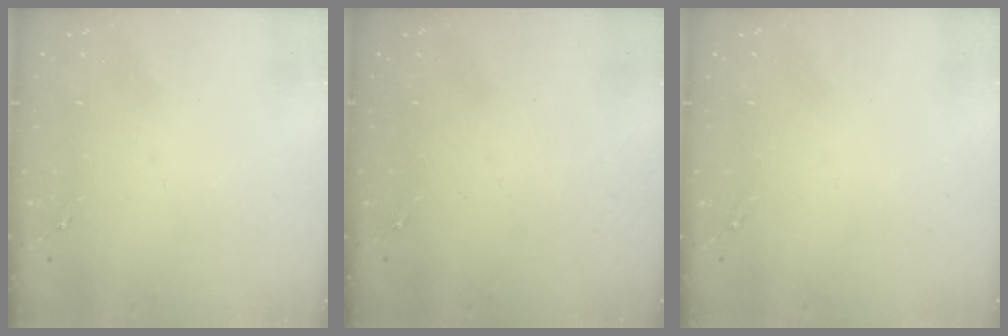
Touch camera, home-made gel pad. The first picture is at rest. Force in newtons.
{"total": 0.0}
{"total": 0.0}